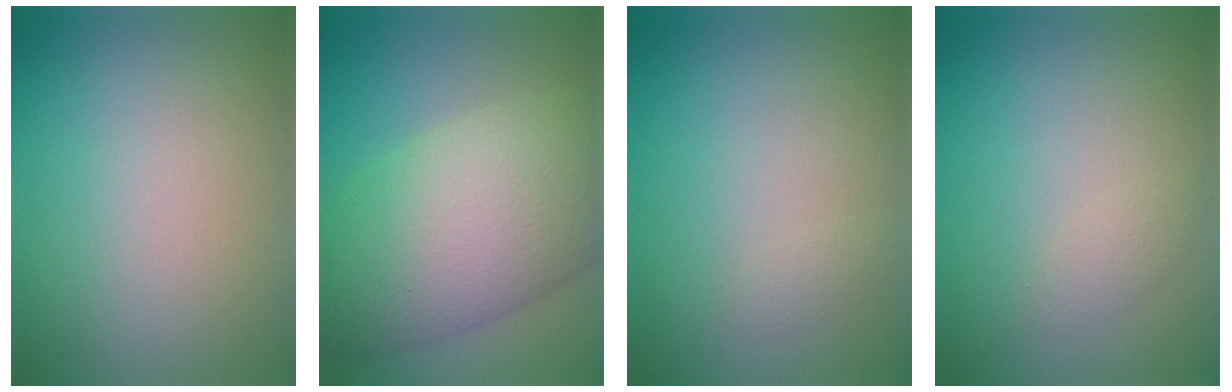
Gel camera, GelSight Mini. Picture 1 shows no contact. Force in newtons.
{"total": 12.6, "press": 12.6, "slide": 0.3}
{"total": 0.7, "press": 0.7, "slide": 0.0}
{"total": 1.1, "press": 1.1, "slide": 0.0}